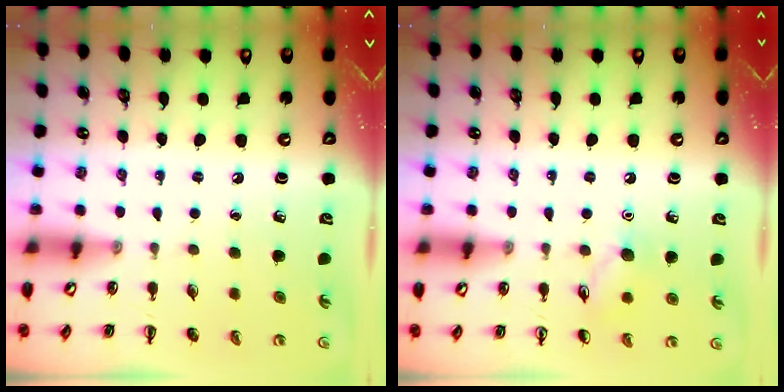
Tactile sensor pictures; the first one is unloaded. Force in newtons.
{"total": 7.5, "press": 7.4, "slide": 1.0}